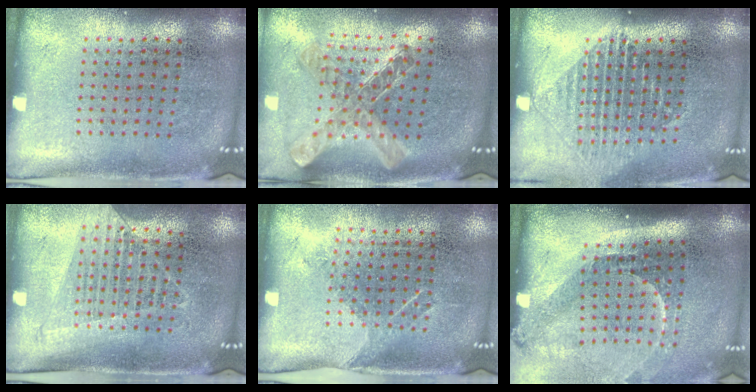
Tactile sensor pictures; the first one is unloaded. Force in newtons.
{"total": 1.1, "press": 1.0, "slide": 0.3}
{"total": 1.3, "press": 1.2, "slide": 0.5}
{"total": 1.3, "press": 1.2, "slide": 0.4}
{"total": 1.2, "press": 1.0, "slide": 0.7}
{"total": 2.2, "press": 1.6, "slide": 1.6}